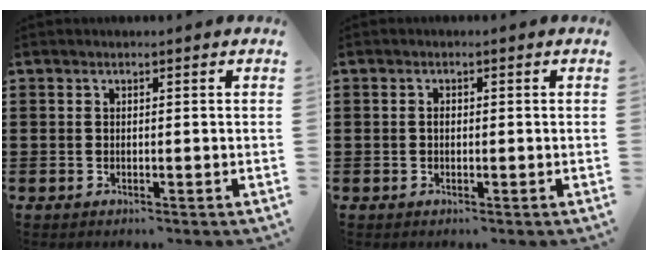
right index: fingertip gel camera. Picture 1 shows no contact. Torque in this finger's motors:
{"motor_torque": [0.45, 0.37, 0.11, 0.04]}